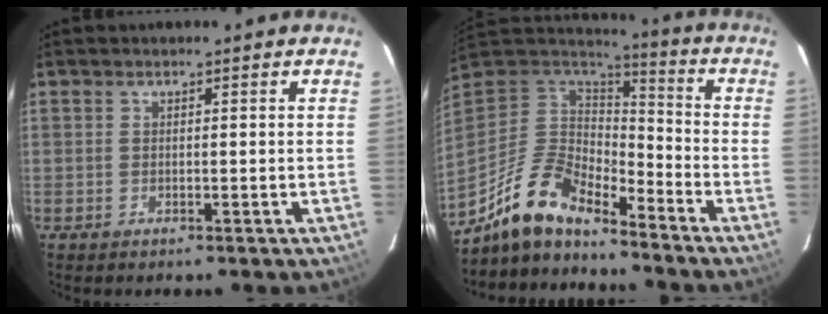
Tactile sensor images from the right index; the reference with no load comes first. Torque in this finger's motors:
{"motor_torque": [1.04, -1.10, 0.22, 0.06]}